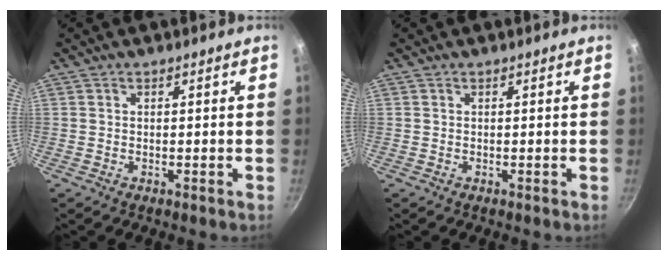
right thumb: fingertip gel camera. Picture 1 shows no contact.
{"total": 0.0}